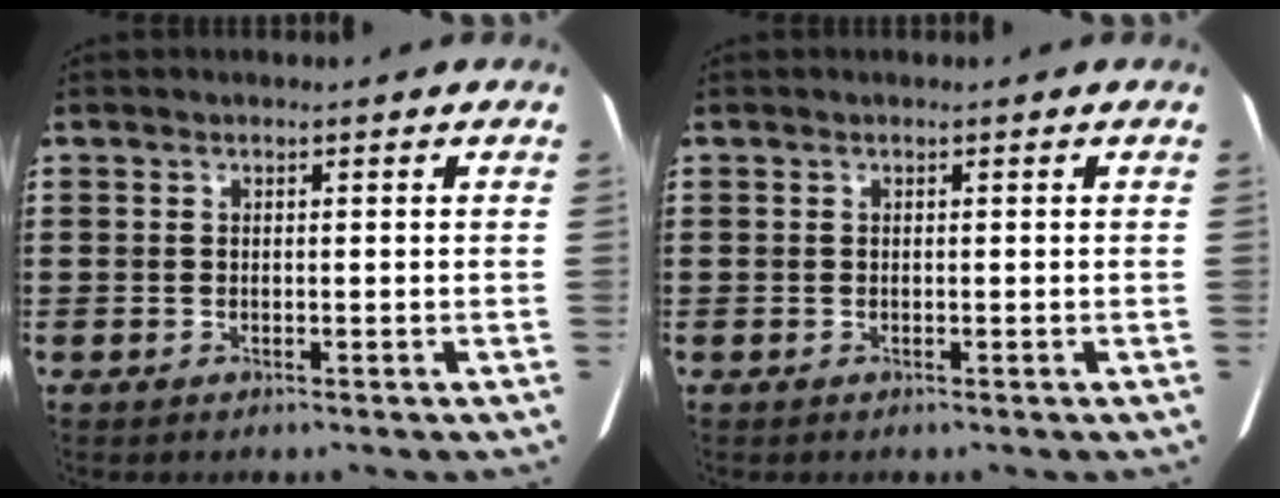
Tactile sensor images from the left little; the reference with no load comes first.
{"total": 0.0}